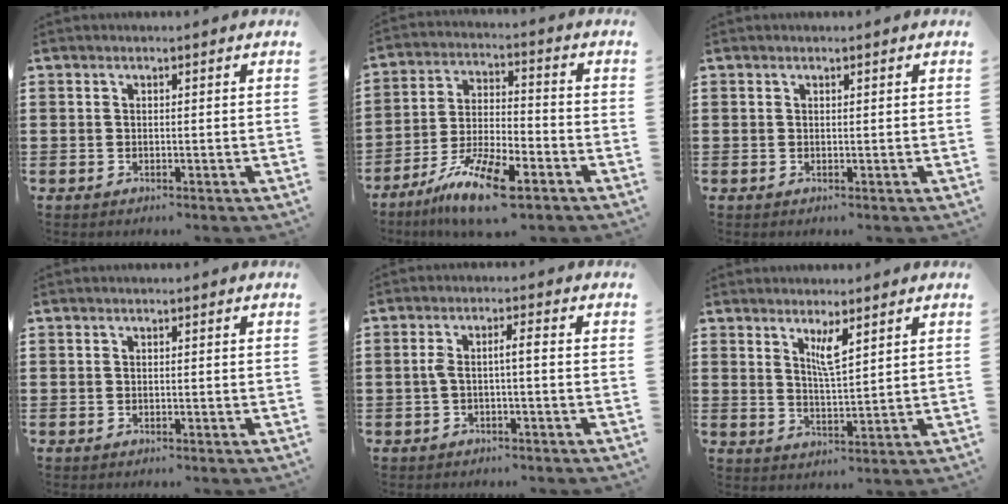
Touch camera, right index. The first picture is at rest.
{"total": 11.1, "force": [-7.6, 2.6, 7.7], "torque": [-0.163, 0.006, -0.146]}
{"total": 0.0}
{"total": 0.0}
{"total": 2.8, "force": [-0.5, 0.2, 2.8], "torque": [-0.060, 0.000, -0.016]}
{"total": 4.1, "force": [2.4, 0.8, 3.2], "torque": [-0.062, 0.000, 0.040]}